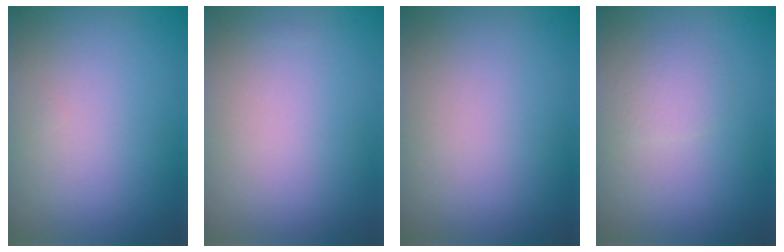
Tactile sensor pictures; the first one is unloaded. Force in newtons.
{"total": 0.0}
{"total": 0.0}
{"total": 1.4, "press": 1.4, "slide": 0.0}